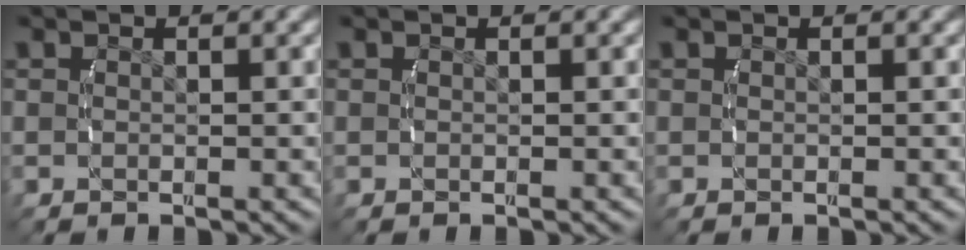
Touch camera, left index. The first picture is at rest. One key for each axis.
{"total": 0.0}
{"total": 0.0}